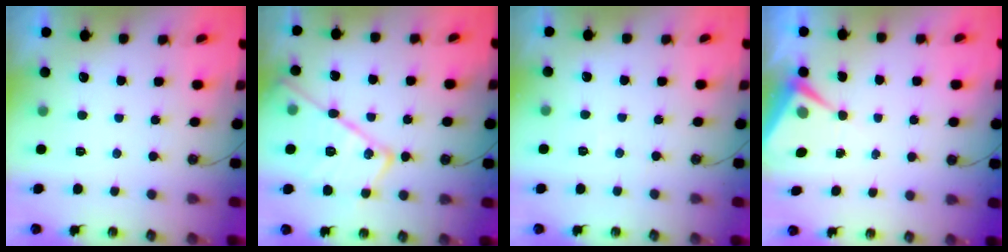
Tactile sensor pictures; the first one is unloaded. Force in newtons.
{"total": 22.5, "press": 22.4, "slide": 2.1}
{"total": 4.1, "press": 4.0, "slide": 0.6}
{"total": 6.4, "press": 6.4, "slide": 0.3}